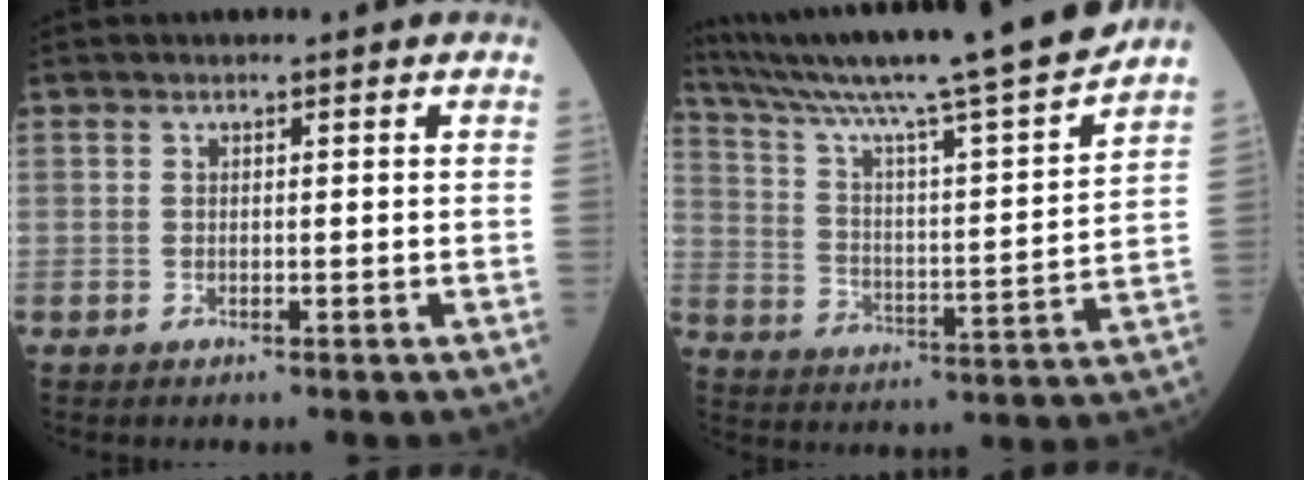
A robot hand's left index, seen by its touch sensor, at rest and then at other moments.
{"total": 22.5, "force": [19.6, -1.6, 10.9], "torque": [-0.186, -0.029, 0.297]}